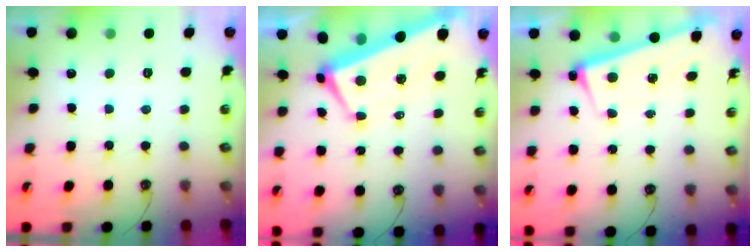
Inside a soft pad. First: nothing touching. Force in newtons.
{"total": 2.2, "press": 1.9, "slide": 1.1}
{"total": 2.4, "press": 2.3, "slide": 0.7}